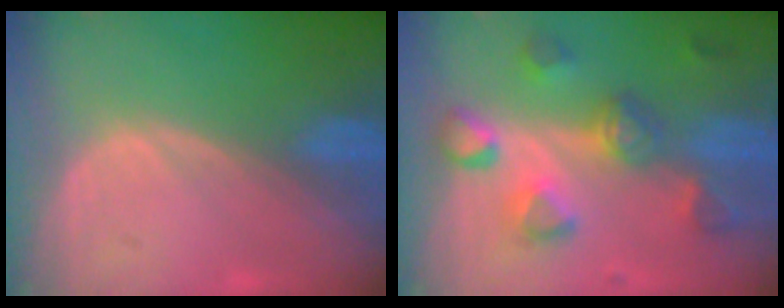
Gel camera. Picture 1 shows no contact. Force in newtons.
{"total": 8.2, "press": 8.0, "slide": 1.9}